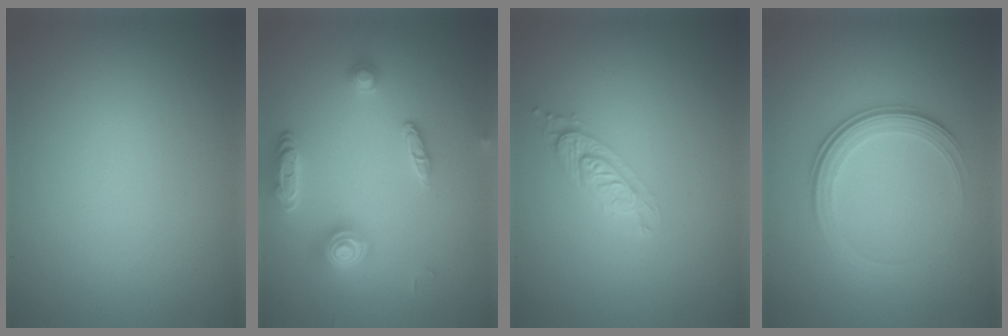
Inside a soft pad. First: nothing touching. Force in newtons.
{"total": 3.2, "press": 3.1, "slide": 0.7}
{"total": 2.0, "press": 1.9, "slide": 0.6}
{"total": 3.7, "press": 2.6, "slide": 2.7}